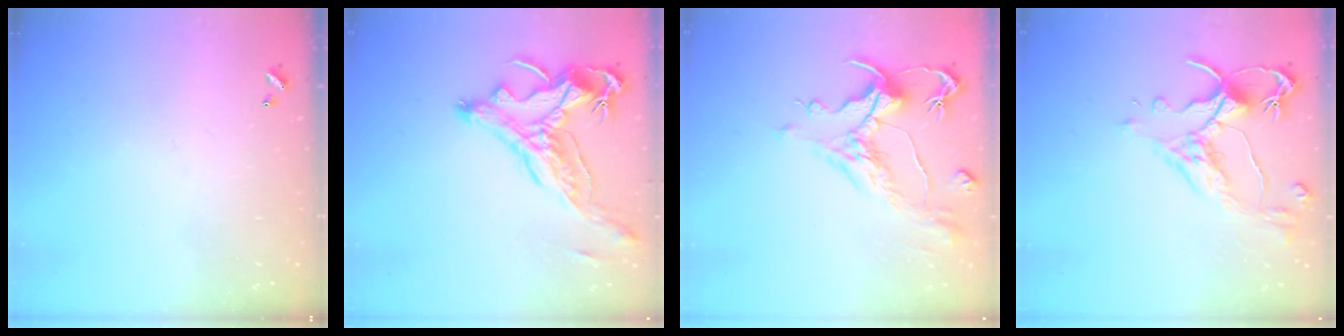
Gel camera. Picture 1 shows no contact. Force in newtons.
{"total": 2.9, "press": 2.5, "slide": 1.3}
{"total": 1.6, "press": 0.7, "slide": 1.4}
{"total": 3.1, "press": 2.7, "slide": 1.4}